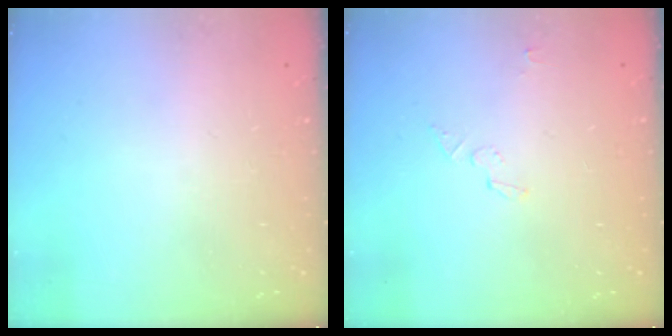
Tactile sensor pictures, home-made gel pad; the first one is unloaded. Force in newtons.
{"total": 2.8, "press": 2.8, "slide": 0.1}